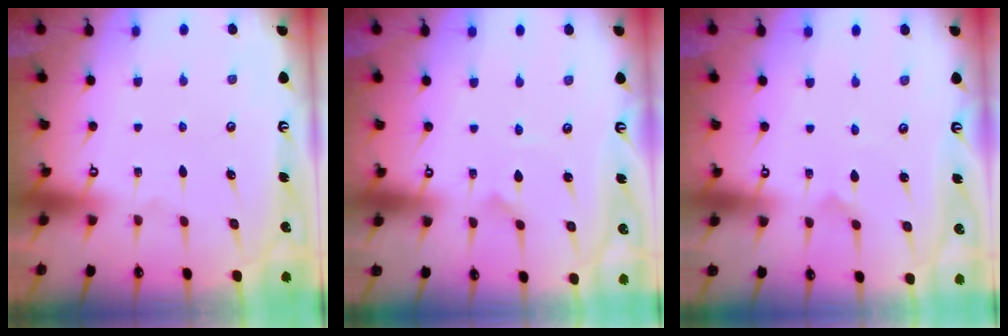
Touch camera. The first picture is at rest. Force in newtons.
{"total": 0.6, "press": 0.5, "slide": 0.1}
{"total": 0.0}